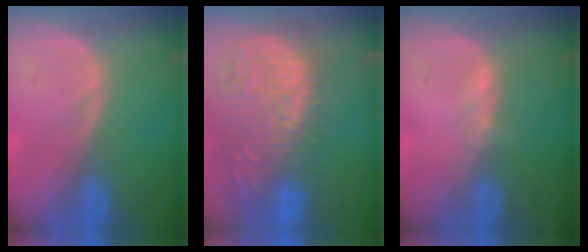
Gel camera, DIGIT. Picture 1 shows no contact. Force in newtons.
{"total": 16.0, "press": 13.2, "slide": 9.0}
{"total": 0.7, "press": 0.7, "slide": 0.2}